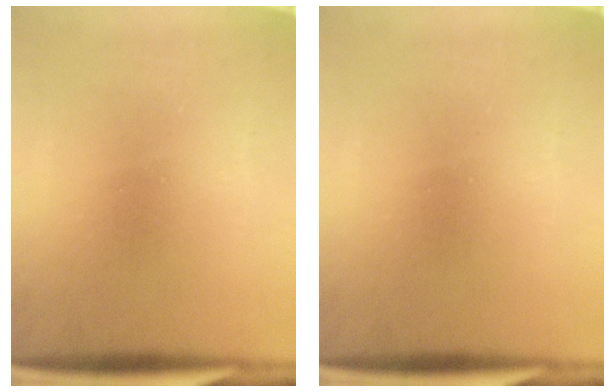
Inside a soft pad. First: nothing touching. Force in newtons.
{"total": 0.0}